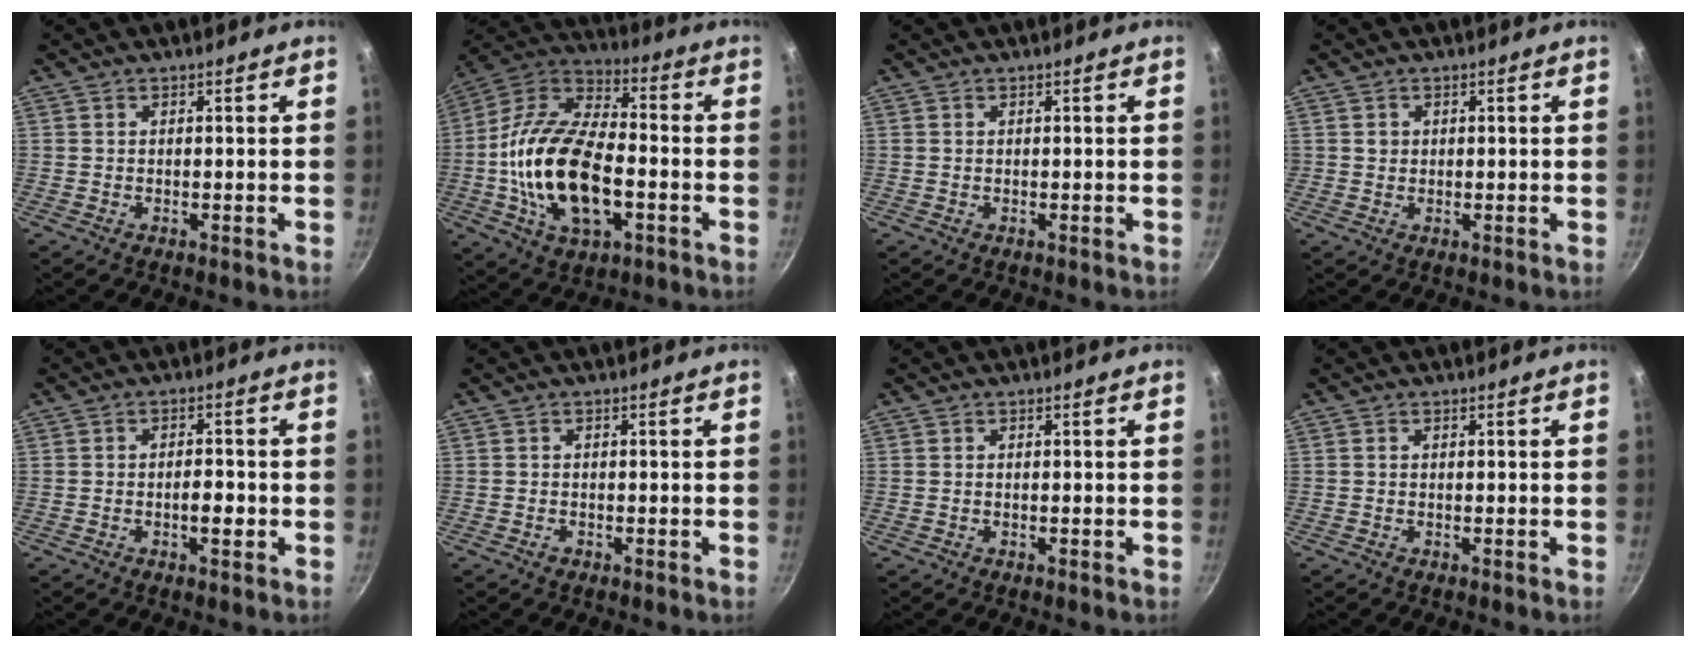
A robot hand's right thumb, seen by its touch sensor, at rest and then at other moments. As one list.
[{"total": 21.5, "force": [-4.1, 11.5, 17.6], "torque": [-0.327, 0.033, -0.084]}, {"total": 0.0}, {"total": 1.4, "force": [0.3, 1.3, 0.4], "torque": [-0.001, 0.003, 0.004]}, {"total": 3.6, "force": [-1.1, 1.6, 3.0], "torque": [-0.035, 0.012, -0.016]}, {"total": 1.0, "force": [-0.6, 0.8, 0.4], "torque": [-0.005, 0.003, -0.009]}, {"total": 0.0}, {"total": 0.0}]